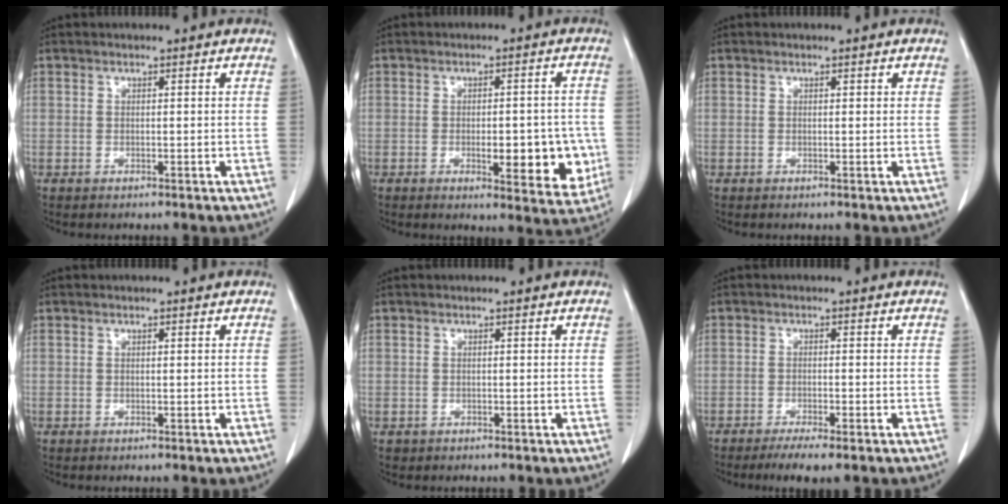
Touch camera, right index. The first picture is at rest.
{"total": 9.4, "force": [-2.1, 3.4, 8.6], "torque": [-0.096, -0.001, -0.018]}
{"total": 0.0}
{"total": 0.0}
{"total": 0.6, "force": [-0.2, 0.6, 0.0], "torque": [0.001, 0.006, -0.005]}
{"total": 4.7, "force": [-3.3, 0.4, 3.3], "torque": [-0.051, -0.011, -0.051]}